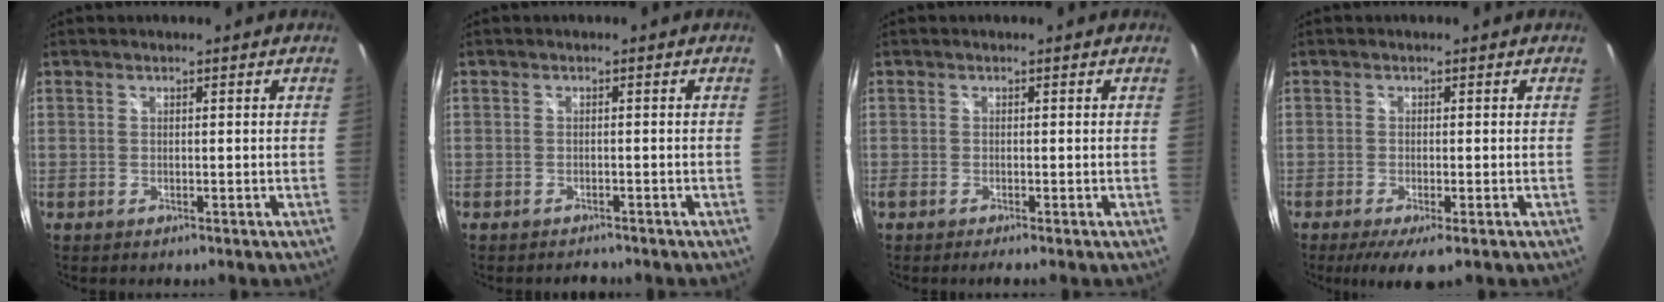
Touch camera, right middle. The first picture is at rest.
{"total": 1.8, "force": [-1.7, 0.6, 0.2], "torque": [-0.006, -0.007, -0.024]}
{"total": 1.0, "force": [-0.7, -0.3, 0.6], "torque": [-0.011, -0.004, -0.016]}
{"total": 5.1, "force": [-3.0, 0.8, 4.0], "torque": [-0.083, -0.026, -0.048]}